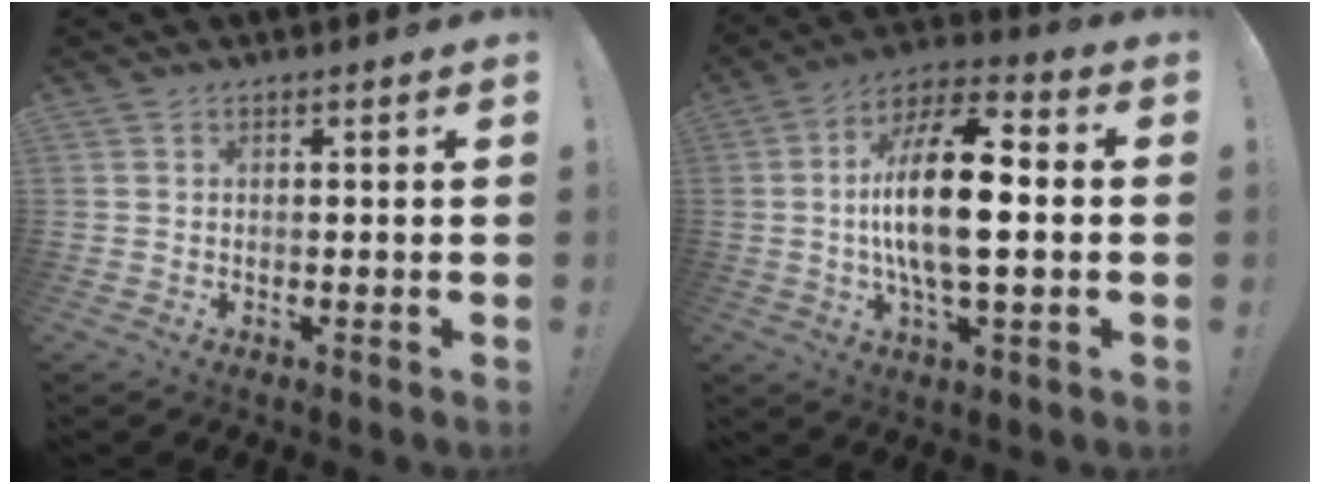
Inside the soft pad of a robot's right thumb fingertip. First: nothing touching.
{"total": 18.4, "force": [-0.8, 7.0, 17.0], "torque": [-0.320, 0.001, -0.024]}